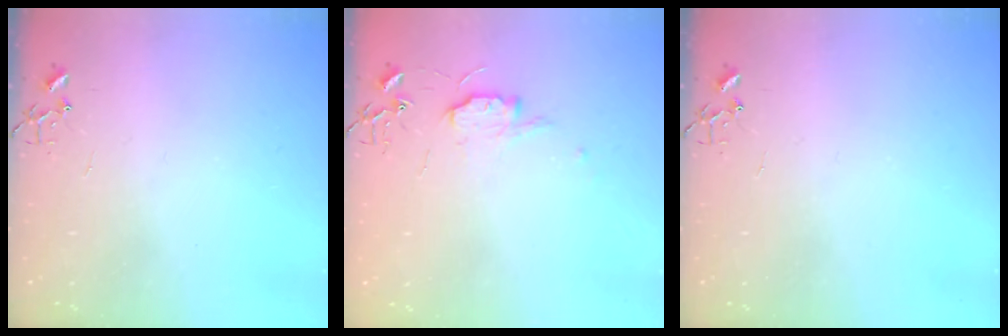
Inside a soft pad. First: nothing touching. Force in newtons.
{"total": 7.3, "press": 7.3, "slide": 0.7}
{"total": 0.0}